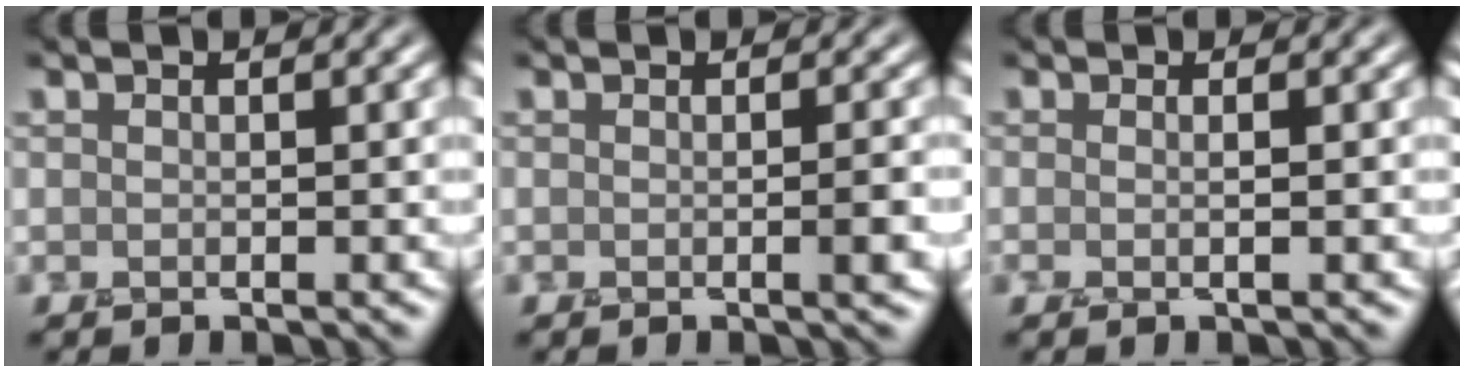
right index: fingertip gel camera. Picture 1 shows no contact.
{"total": 1.3, "force": [-0.3, 0.1, 1.3], "torque": [-0.018, -0.006, -0.005]}
{"total": 1.0, "force": [-0.1, 0.3, 1.0], "torque": [-0.010, -0.005, -0.011]}